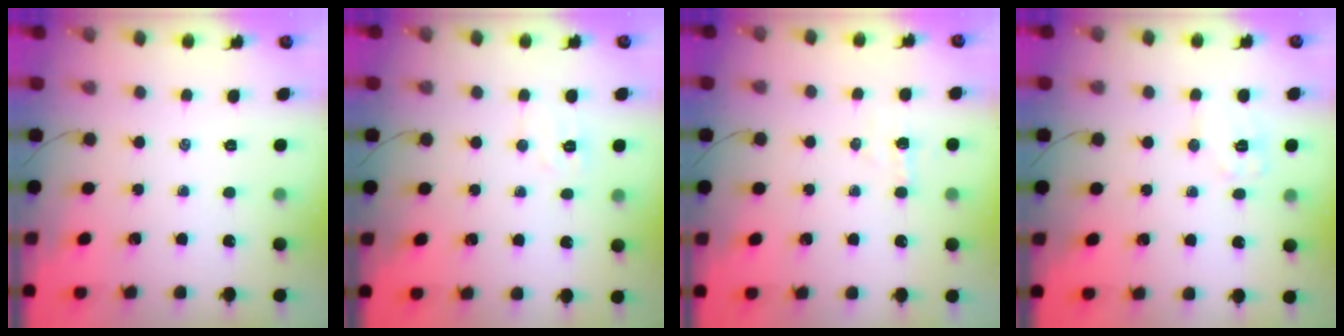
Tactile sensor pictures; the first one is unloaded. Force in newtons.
{"total": 4.6, "press": 4.5, "slide": 1.0}
{"total": 3.3, "press": 3.2, "slide": 0.8}
{"total": 7.0, "press": 7.0, "slide": 0.6}